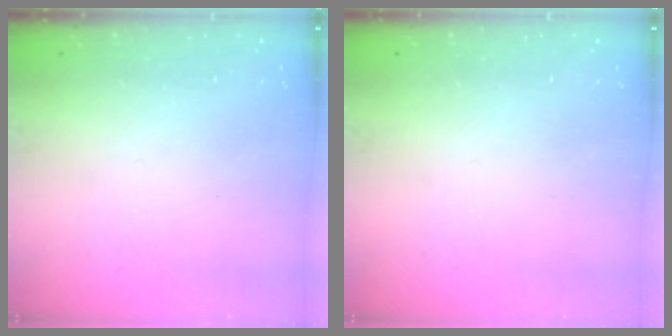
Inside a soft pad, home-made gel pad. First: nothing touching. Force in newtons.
{"total": 0.0}